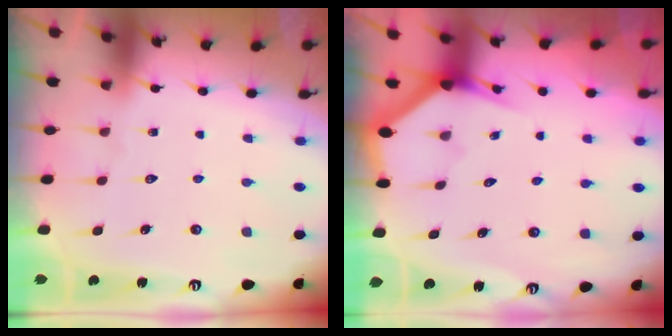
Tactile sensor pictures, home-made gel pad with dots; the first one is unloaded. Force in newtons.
{"total": 2.8, "press": 2.8, "slide": 0.1}